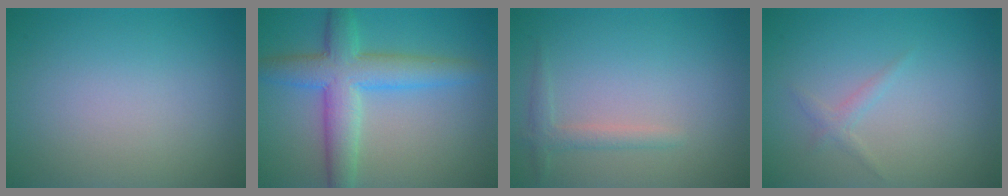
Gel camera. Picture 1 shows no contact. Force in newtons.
{"total": 6.3, "press": 6.3, "slide": 0.1}
{"total": 1.5, "press": 1.5, "slide": 0.1}
{"total": 1.0, "press": 1.0, "slide": 0.0}